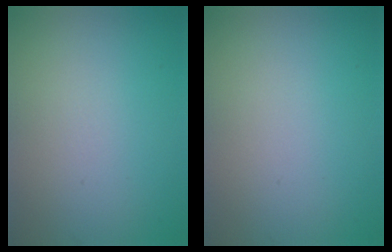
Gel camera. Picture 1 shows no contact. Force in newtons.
{"total": 0.0}